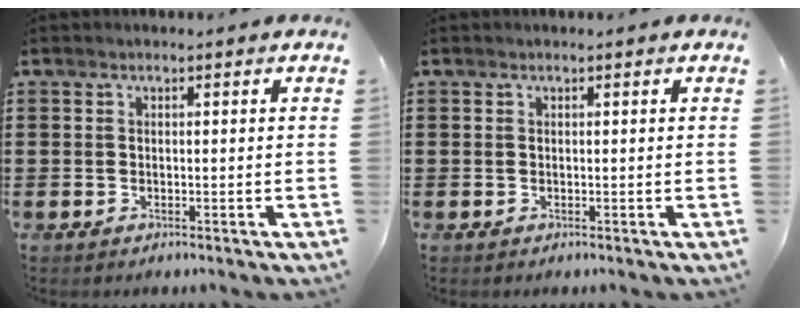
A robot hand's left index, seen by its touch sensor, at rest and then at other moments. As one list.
[{"total": 0.0}]